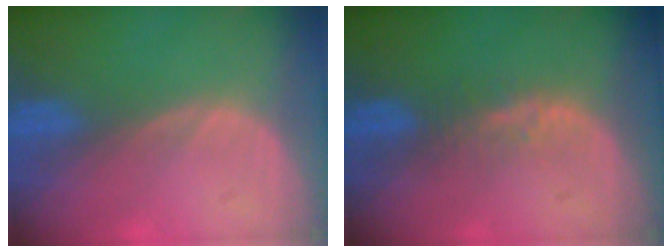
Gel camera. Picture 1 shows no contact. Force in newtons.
{"total": 2.5, "press": 2.4, "slide": 0.2}